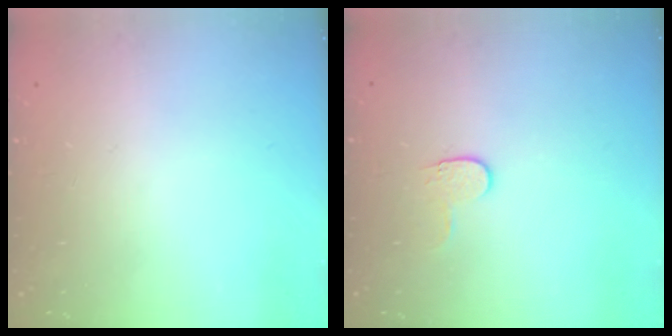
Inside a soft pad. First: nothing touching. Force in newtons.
{"total": 3.9, "press": 3.8, "slide": 0.5}